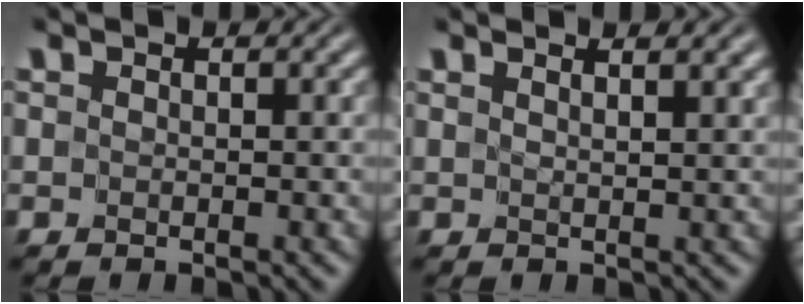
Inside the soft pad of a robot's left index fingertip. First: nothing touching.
{"total": 3.6, "force": [2.7, 1.2, 2.1], "torque": [-0.003, 0.026, 0.007]}